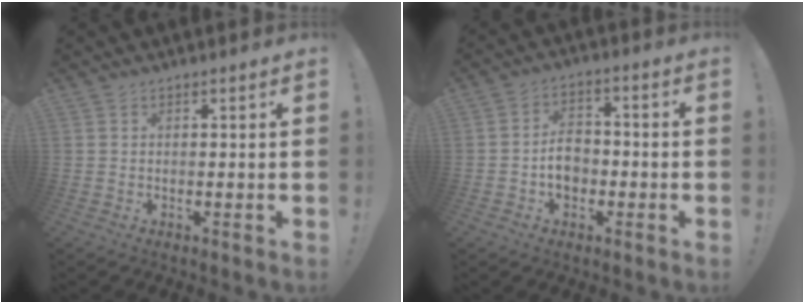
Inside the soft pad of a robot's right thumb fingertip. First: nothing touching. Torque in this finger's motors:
{"motor_torque": [1.09, 0.56, 0.84, -0.40, 0.00]}